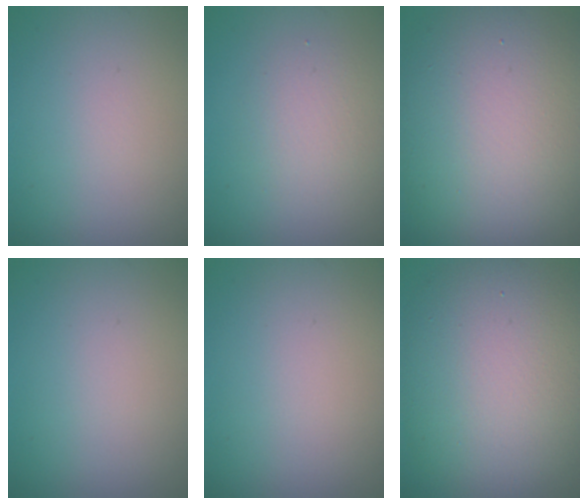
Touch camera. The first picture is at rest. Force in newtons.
{"total": 2.7, "press": 2.6, "slide": 0.3}
{"total": 14.7, "press": 14.6, "slide": 1.5}
{"total": 0.0}
{"total": 0.0}
{"total": 12.9, "press": 12.9, "slide": 1.1}